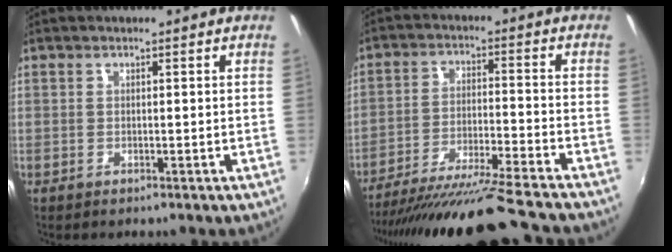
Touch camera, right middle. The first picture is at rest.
{"total": 18.4, "force": [-16.6, -0.9, 7.9], "torque": [-0.154, -0.040, -0.269]}